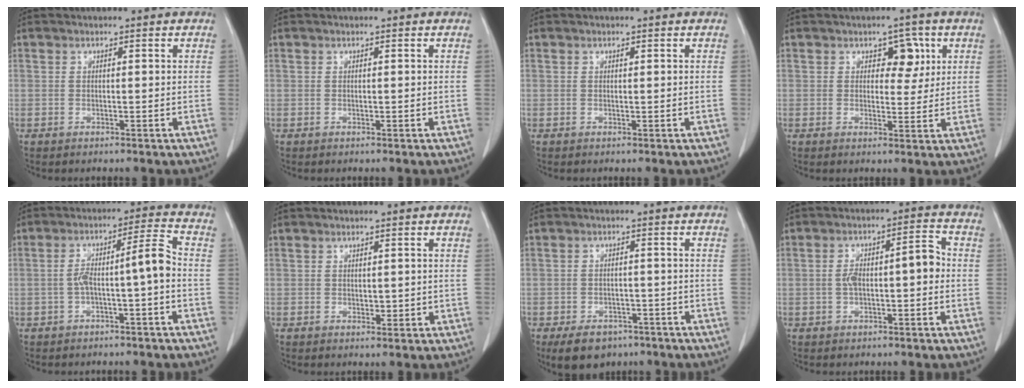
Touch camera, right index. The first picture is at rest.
{"total": 0.0}
{"total": 0.6, "force": [0.4, 0.2, 0.4], "torque": [-0.005, -0.003, 0.005]}
{"total": 4.3, "force": [1.8, 2.5, 3.0], "torque": [-0.027, 0.002, 0.023]}
{"total": 6.9, "force": [-1.4, 0.0, 6.7], "torque": [-0.111, 0.029, -0.021]}
{"total": 1.4, "force": [0.1, 0.9, 1.2], "torque": [-0.009, -0.002, 0.002]}
{"total": 5.9, "force": [-4.0, 3.7, 2.4], "torque": [-0.038, 0.000, -0.058]}
{"total": 7.4, "force": [-0.3, 2.1, 7.1], "torque": [-0.118, 0.029, -0.005]}